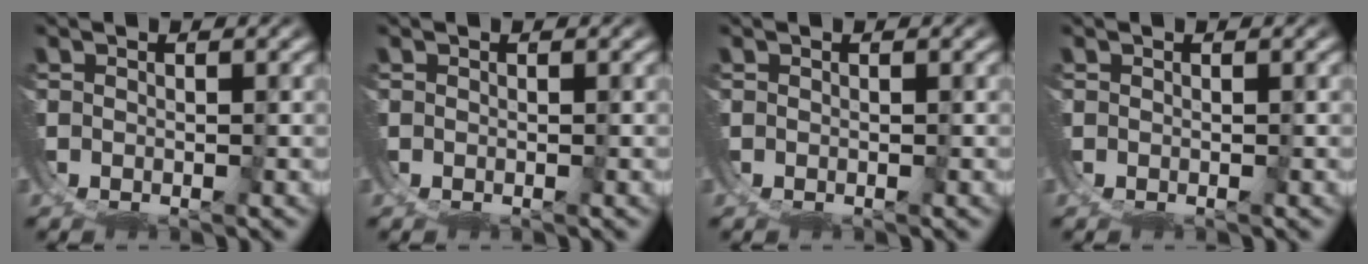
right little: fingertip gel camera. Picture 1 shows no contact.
{"total": 0.0}
{"total": 0.0}
{"total": 0.0}